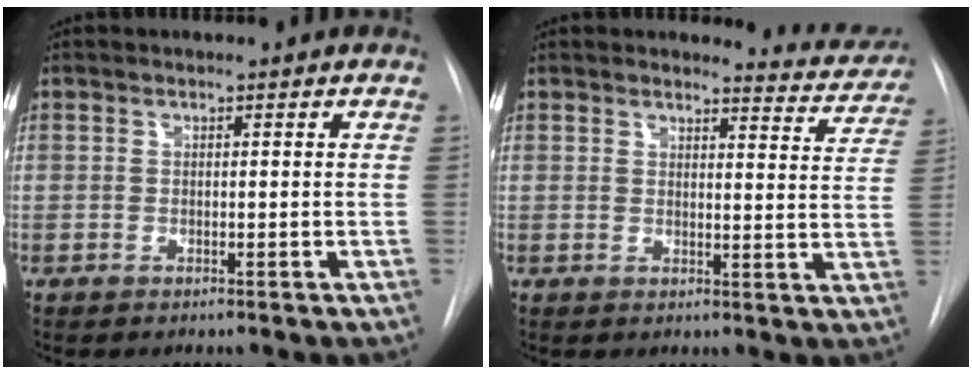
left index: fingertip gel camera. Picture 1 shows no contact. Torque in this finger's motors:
{"motor_torque": [1.00, -1.14, 0.10, 0.00]}